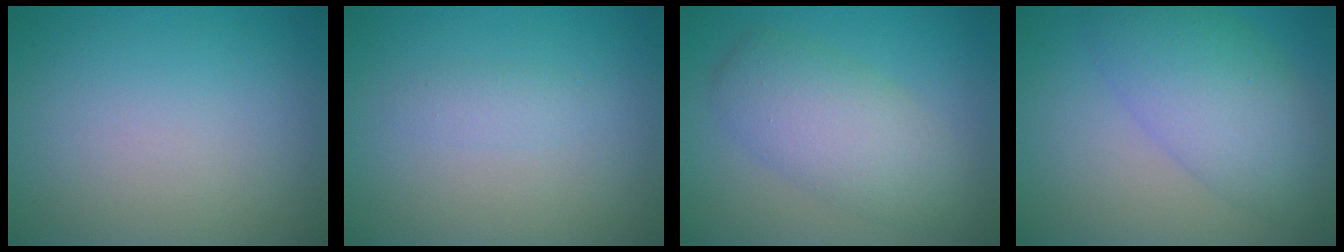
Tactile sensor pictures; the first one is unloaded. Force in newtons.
{"total": 1.1, "press": 1.1, "slide": 0.1}
{"total": 5.4, "press": 5.4, "slide": 0.1}
{"total": 4.8, "press": 4.8, "slide": 0.2}